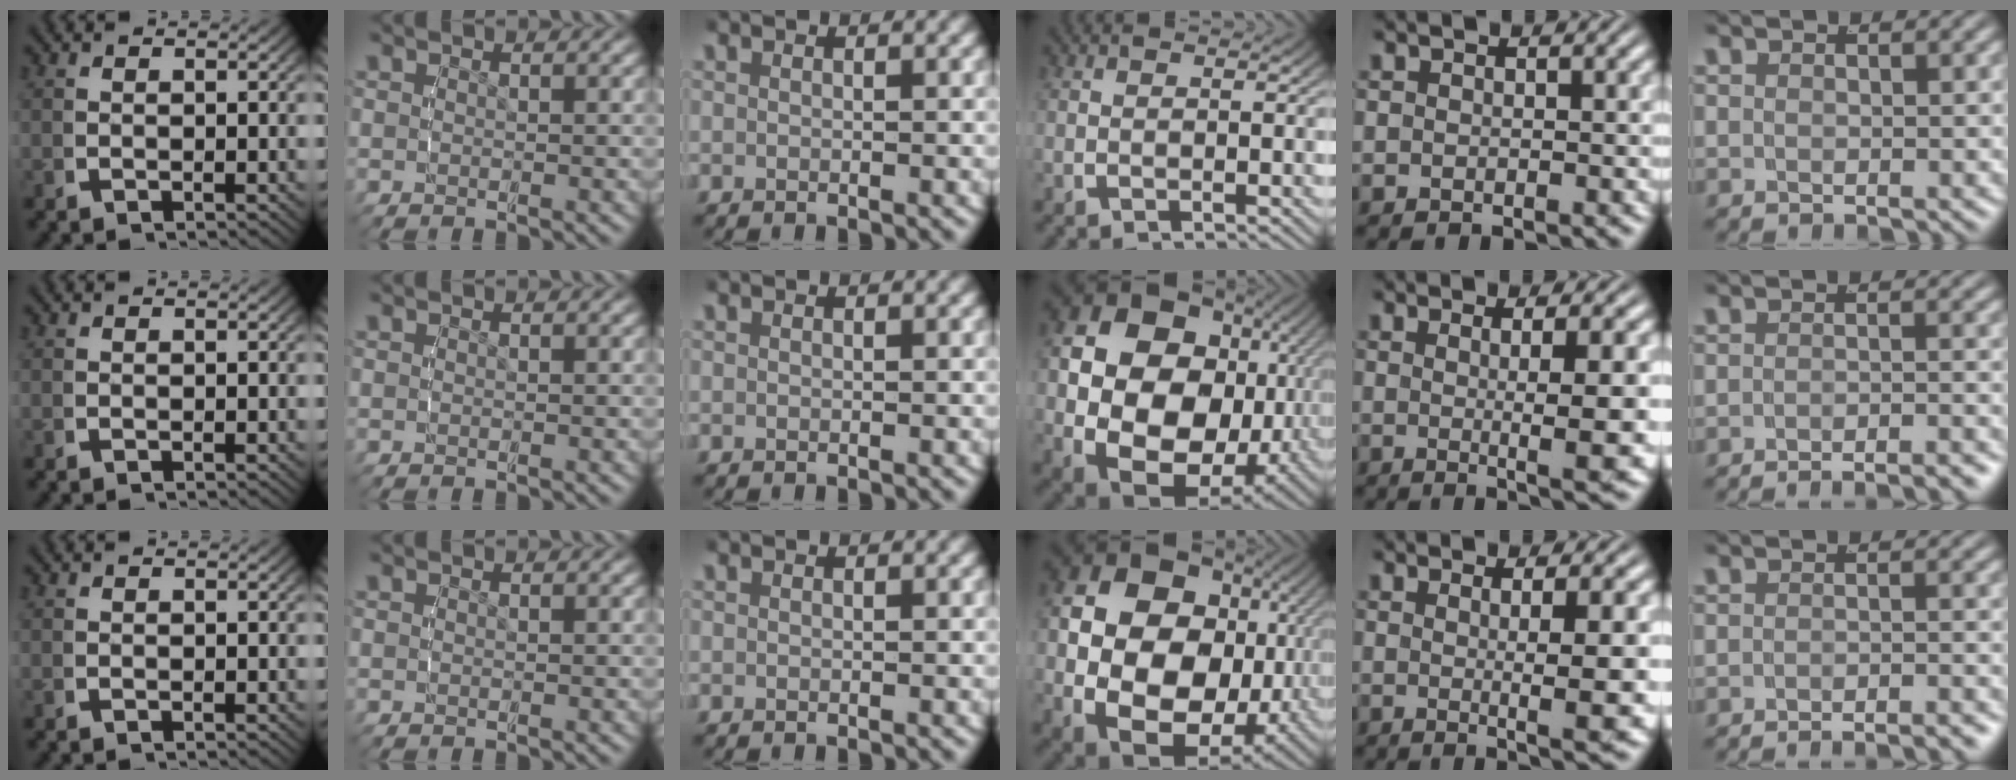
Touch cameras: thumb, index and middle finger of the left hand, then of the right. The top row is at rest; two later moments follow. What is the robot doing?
{"motion": "lift_and_place", "object": "cloth"}